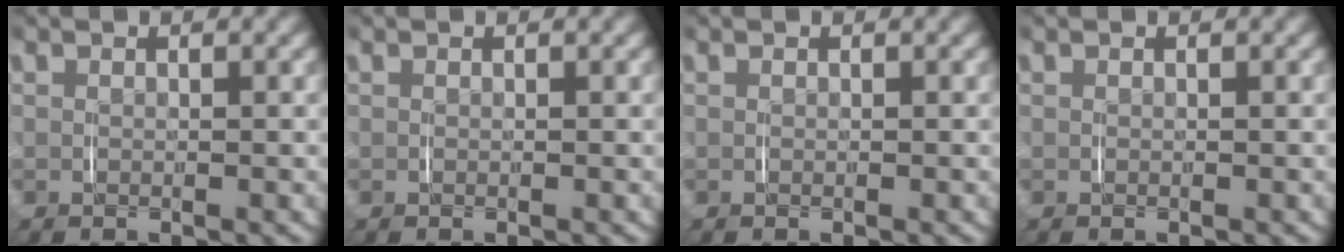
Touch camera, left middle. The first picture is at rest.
{"total": 0.0}
{"total": 0.0}
{"total": 0.0}